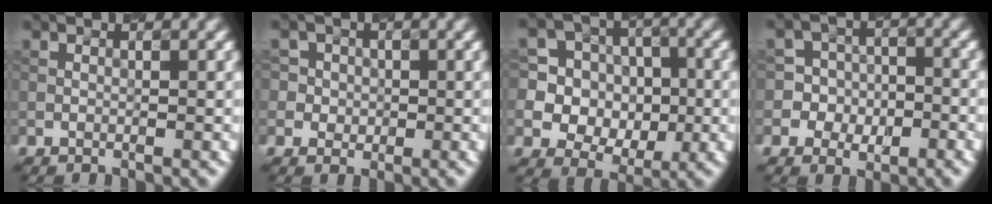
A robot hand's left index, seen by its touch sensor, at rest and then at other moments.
{"total": 4.0, "force": [1.2, 3.6, 1.3], "torque": [-0.016, 0.026, 0.008]}
{"total": 11.3, "force": [-0.2, 10.6, 4.0], "torque": [-0.131, 0.036, -0.008]}
{"total": 5.2, "force": [-1.8, 4.7, 1.0], "torque": [-0.011, 0.023, -0.053]}